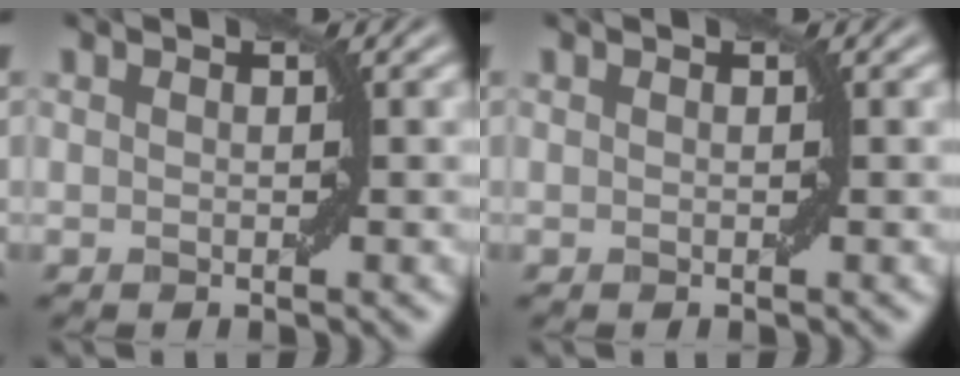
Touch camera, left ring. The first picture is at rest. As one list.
[{"total": 0.0}]